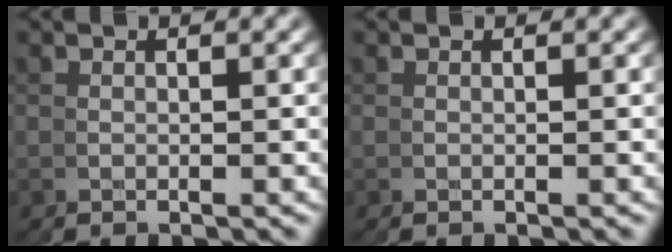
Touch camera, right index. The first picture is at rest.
{"total": 0.0}